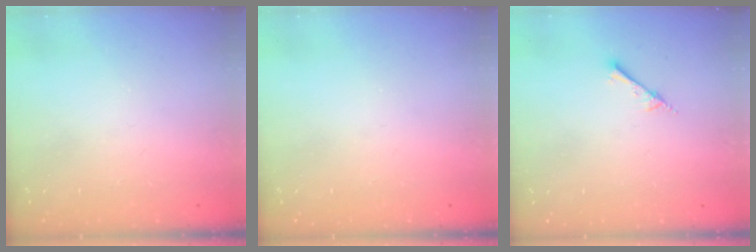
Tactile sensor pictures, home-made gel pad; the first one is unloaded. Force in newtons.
{"total": 0.0}
{"total": 2.6, "press": 2.6, "slide": 0.3}